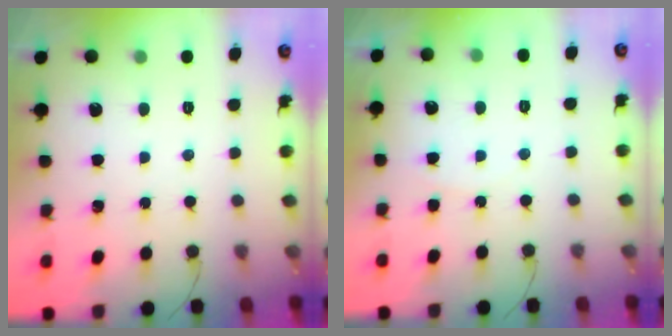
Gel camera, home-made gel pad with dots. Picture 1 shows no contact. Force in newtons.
{"total": 3.7, "press": 3.7, "slide": 0.2}